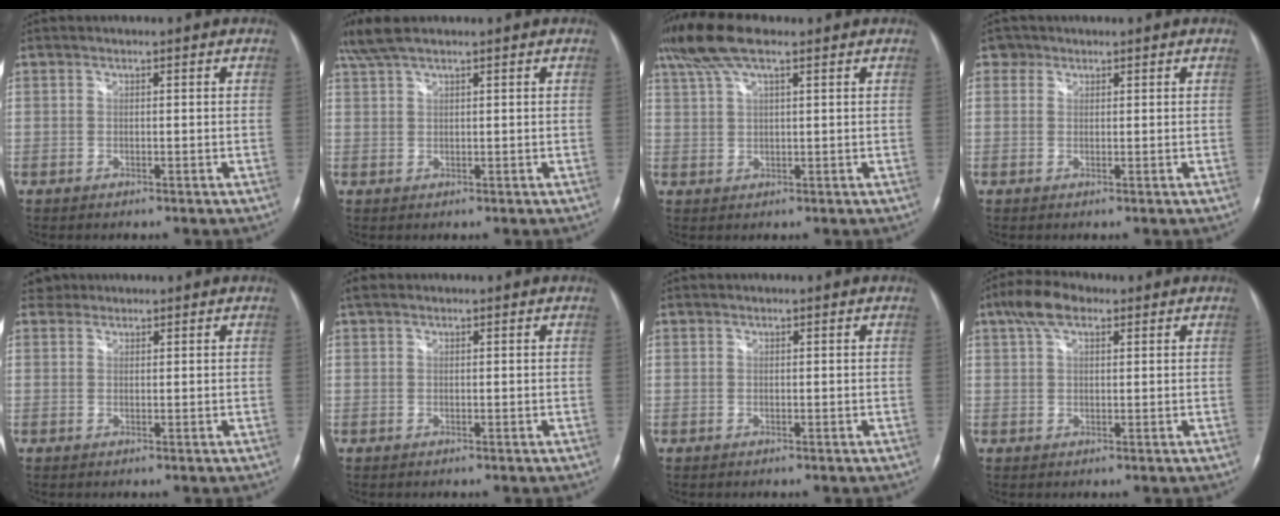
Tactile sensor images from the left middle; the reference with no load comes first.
{"total": 4.5, "force": [3.6, 0.6, 2.6], "torque": [-0.065, 0.024, 0.075]}
{"total": 7.8, "force": [5.5, 1.7, 5.3], "torque": [-0.121, 0.030, 0.105]}
{"total": 1.5, "force": [0.9, 1.2, -0.2], "torque": [0.011, 0.006, 0.010]}
{"total": 1.6, "force": [1.3, 0.8, -0.6], "torque": [0.009, 0.010, 0.019]}
{"total": 1.1, "force": [0.8, 0.6, 0.4], "torque": [-0.016, 0.020, 0.017]}
{"total": 0.0}
{"total": 5.4, "force": [3.0, 2.4, 3.7], "torque": [-0.081, 0.024, 0.056]}